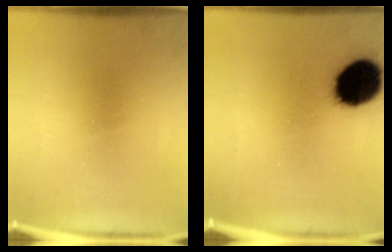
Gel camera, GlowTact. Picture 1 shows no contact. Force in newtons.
{"total": 19.0}